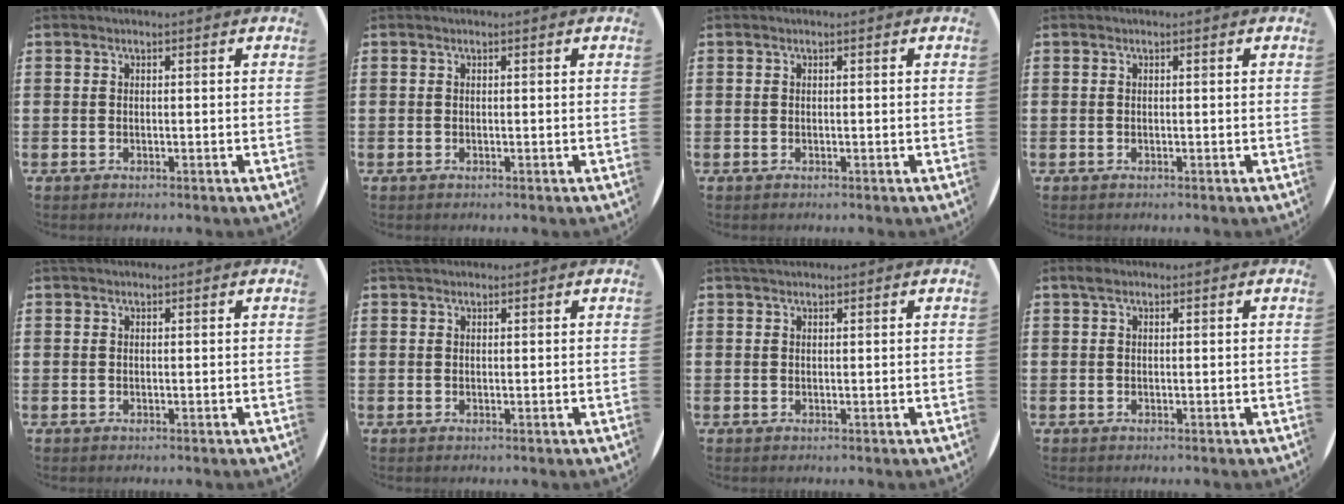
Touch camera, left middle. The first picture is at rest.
{"total": 0.0}
{"total": 0.0}
{"total": 0.0}
{"total": 0.0}
{"total": 0.8, "force": [0.8, 0.3, 0.0], "torque": [0.005, -0.002, 0.014]}
{"total": 0.9, "force": [0.8, 0.2, 0.2], "torque": [-0.005, 0.002, 0.016]}
{"total": 0.9, "force": [0.6, 0.5, 0.5], "torque": [-0.003, 0.001, 0.009]}